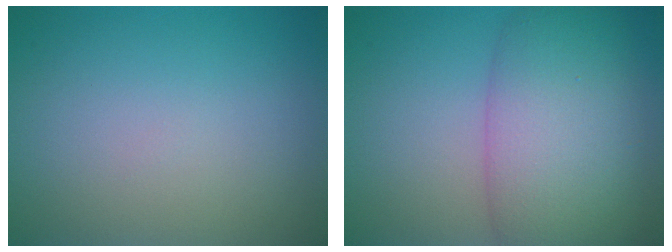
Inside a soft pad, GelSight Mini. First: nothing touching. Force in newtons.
{"total": 8.8, "press": 8.8, "slide": 0.3}